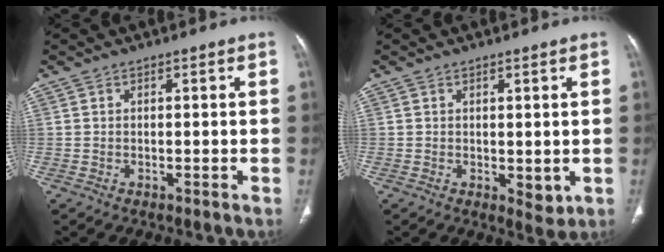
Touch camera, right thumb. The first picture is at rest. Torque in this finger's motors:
{"motor_torque": [1.61, 0.73, 0.58, -1.04, 0.00]}